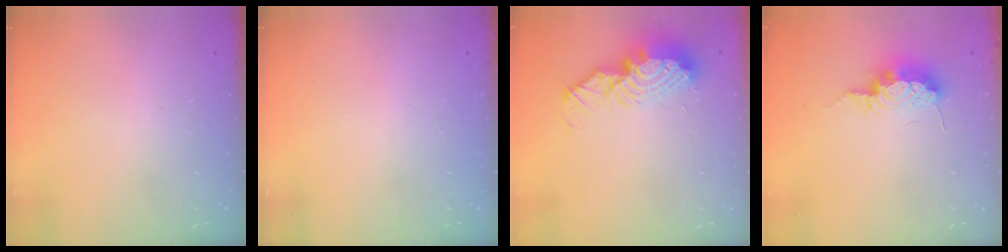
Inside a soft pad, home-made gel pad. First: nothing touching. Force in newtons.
{"total": 1.1, "press": 1.1, "slide": 0.3}
{"total": 14.6, "press": 14.6, "slide": 1.3}
{"total": 12.9, "press": 10.5, "slide": 7.5}